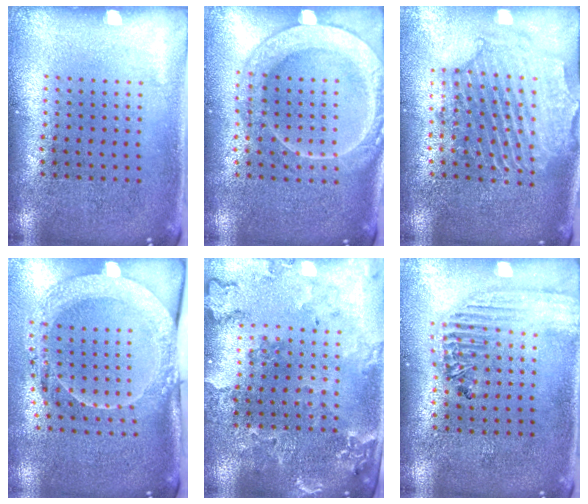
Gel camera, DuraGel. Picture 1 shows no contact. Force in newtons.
{"total": 2.0, "press": 1.9, "slide": 0.3}
{"total": 2.3, "press": 2.1, "slide": 0.8}
{"total": 2.0, "press": 2.0, "slide": 0.3}
{"total": 0.9, "press": 0.9, "slide": 0.2}
{"total": 1.8, "press": 1.6, "slide": 0.7}